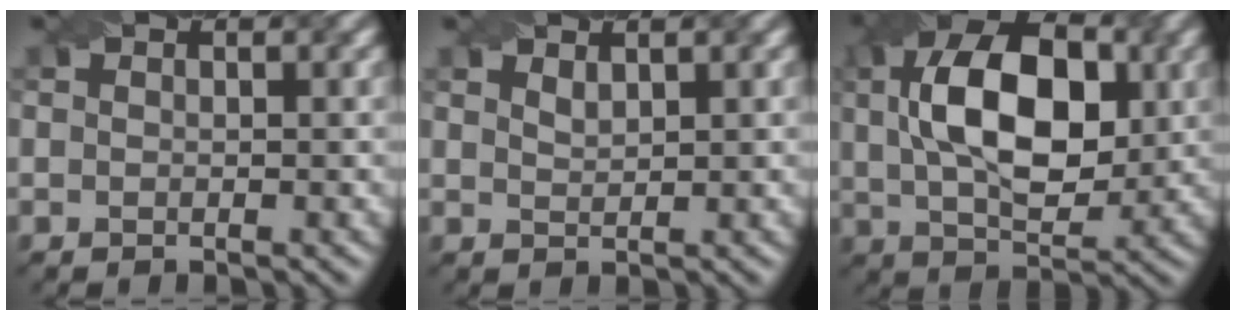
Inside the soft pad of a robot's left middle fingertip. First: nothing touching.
{"total": 1.0, "force": [0.9, 0.2, 0.4], "torque": [-0.012, 0.000, 0.019]}
{"total": 11.6, "force": [1.9, 6.6, 9.4], "torque": [-0.166, 0.012, 0.028]}